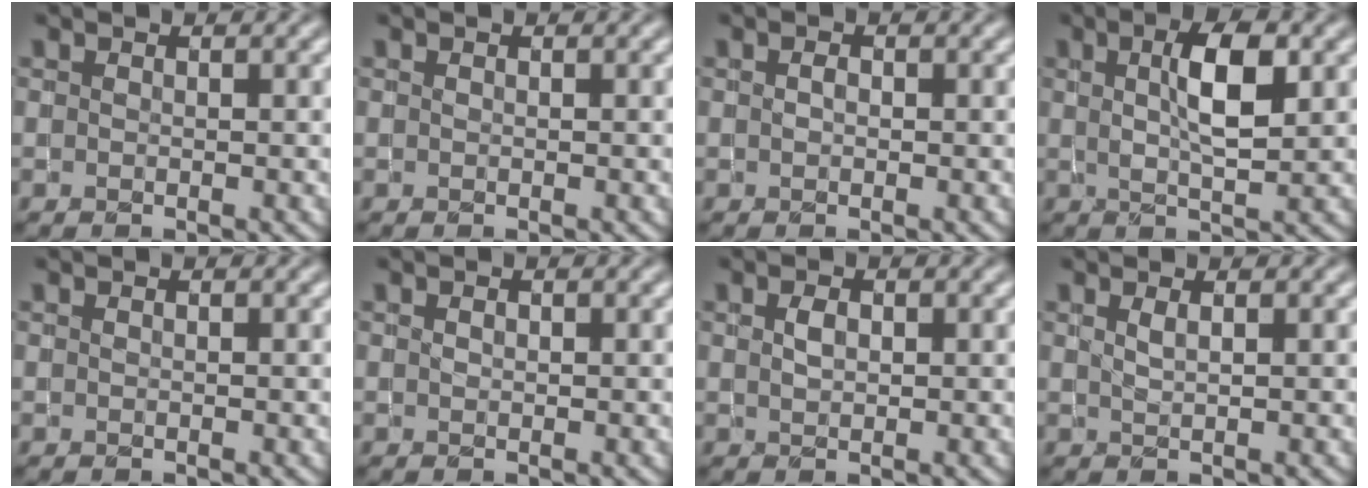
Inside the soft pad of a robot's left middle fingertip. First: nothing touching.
{"total": 0.0}
{"total": 0.7, "force": [-0.1, 0.5, 0.5], "torque": [-0.011, 0.000, -0.001]}
{"total": 4.5, "force": [1.1, 1.3, 4.2], "torque": [-0.074, 0.003, 0.018]}
{"total": 0.0}
{"total": 0.0}
{"total": 0.9, "force": [0.2, 0.6, 0.7], "torque": [-0.017, 0.002, 0.008]}
{"total": 0.7, "force": [0.3, 0.2, 0.6], "torque": [-0.007, 0.001, 0.004]}